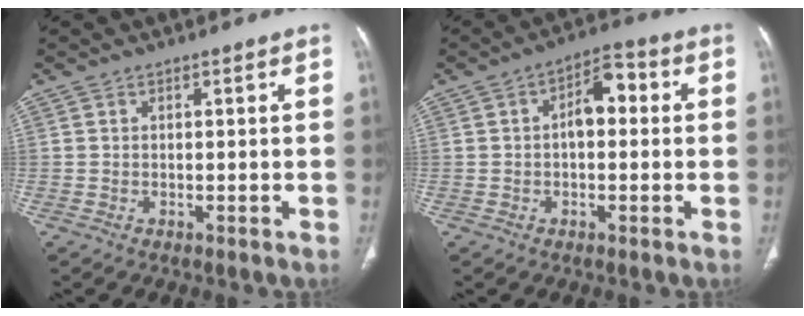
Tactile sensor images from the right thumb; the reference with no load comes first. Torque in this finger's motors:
{"motor_torque": [0.89, 2.27, 0.60, -0.39, 0.01]}